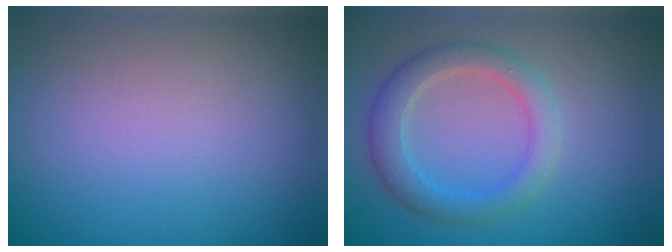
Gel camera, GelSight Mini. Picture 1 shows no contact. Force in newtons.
{"total": 3.3, "press": 3.3, "slide": 0.0}